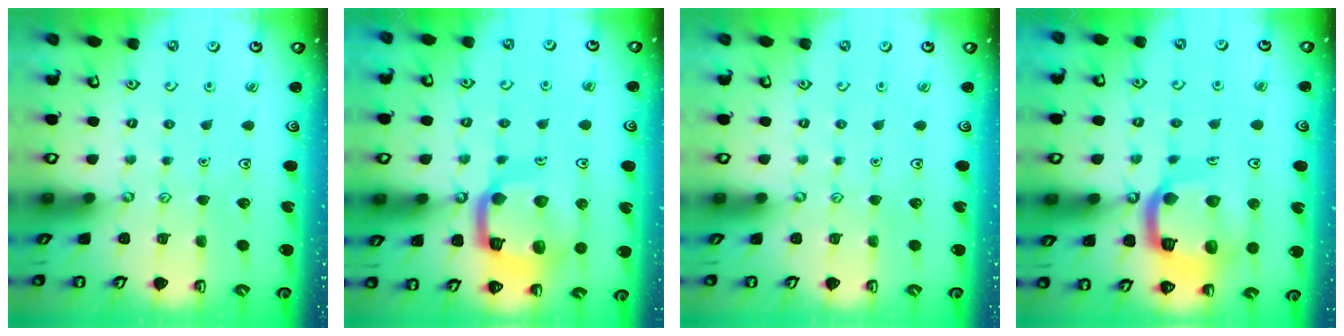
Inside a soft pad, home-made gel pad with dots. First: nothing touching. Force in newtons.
{"total": 16.6, "press": 16.5, "slide": 1.8}
{"total": 0.0}
{"total": 17.3, "press": 17.2, "slide": 1.9}